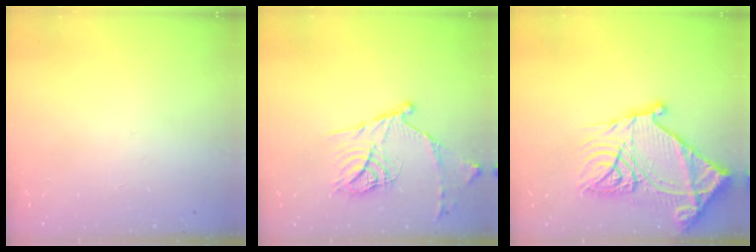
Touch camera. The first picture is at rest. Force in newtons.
{"total": 16.5, "press": 16.5, "slide": 1.6}
{"total": 28.1, "press": 27.9, "slide": 3.3}